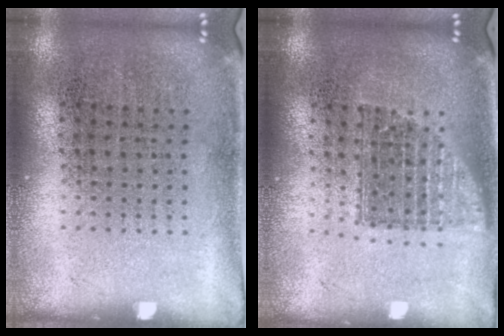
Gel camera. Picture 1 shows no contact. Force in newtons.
{"total": 1.4, "press": 1.1, "slide": 0.8}